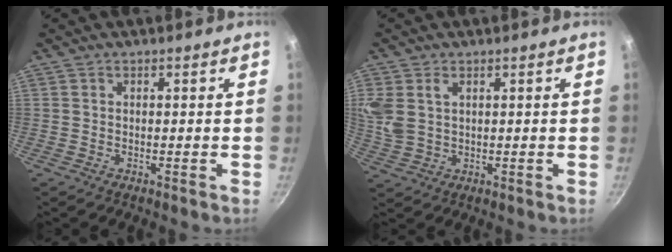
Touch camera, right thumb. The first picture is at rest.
{"total": 7.4, "force": [2.4, 5.1, 4.8], "torque": [-0.102, 0.001, 0.054]}